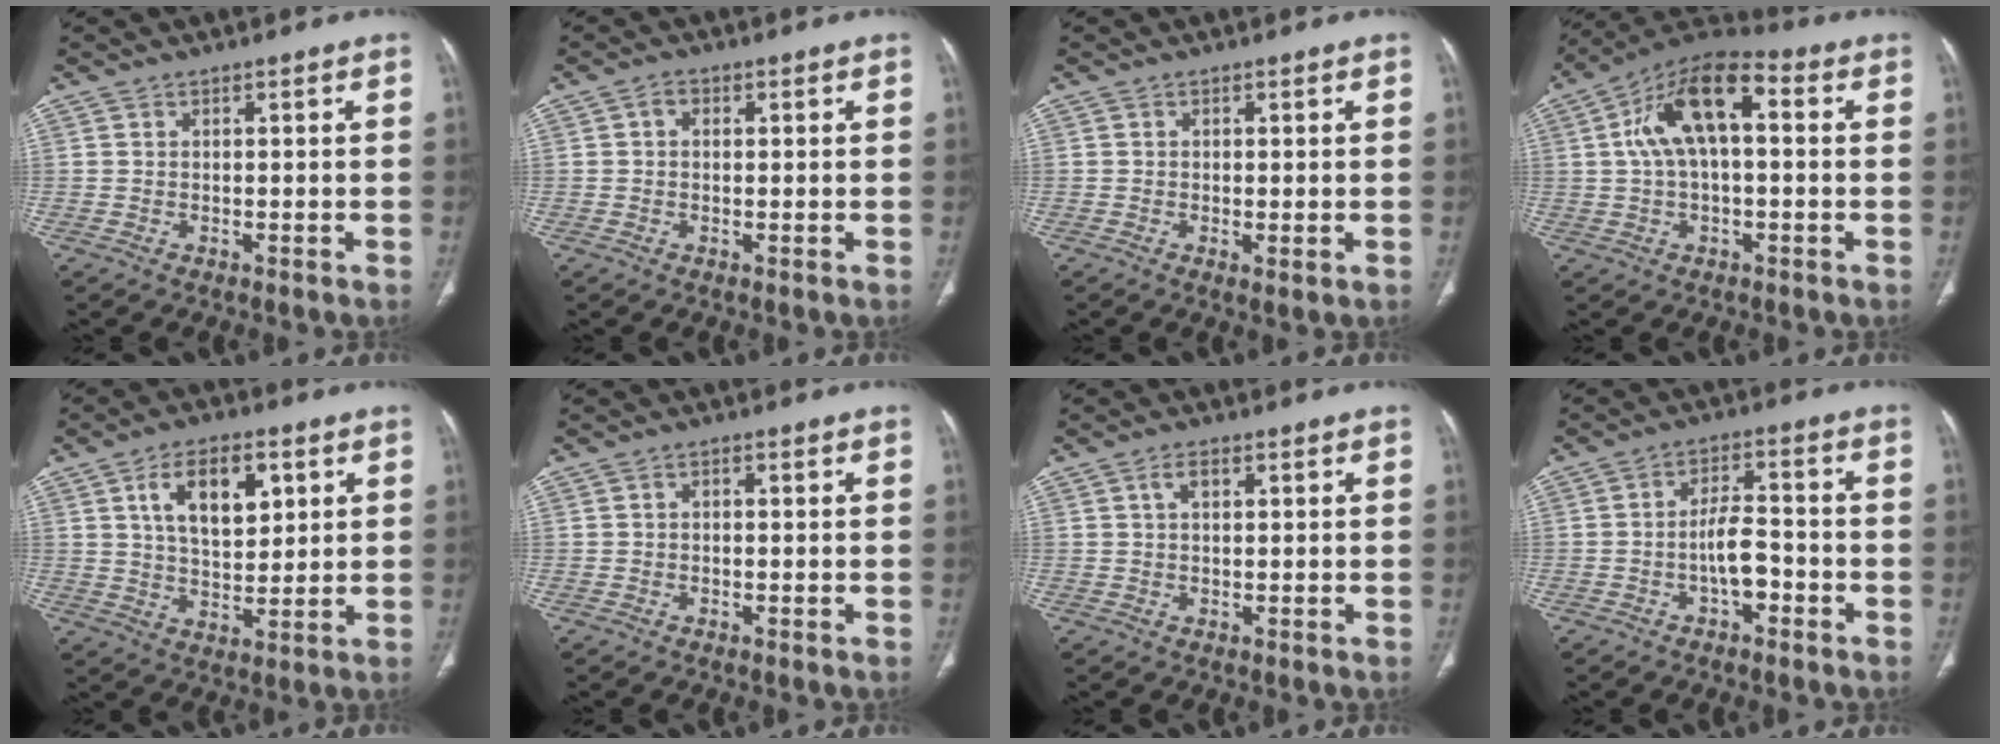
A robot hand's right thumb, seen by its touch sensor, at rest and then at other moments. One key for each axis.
{"total": 2.0, "fx": 0.5, "fy": 1.5, "fz": 1.3, "tx": -0.014, "ty": 0.007, "tz": 0.006}
{"total": 1.5, "fx": -0.3, "fy": 0.5, "fz": 1.4, "tx": -0.031, "ty": -0.007, "tz": -0.004}
{"total": 14.1, "fx": 2.3, "fy": 6.8, "fz": 12.1, "tx": -0.215, "ty": 0.040, "tz": 0.032}
{"total": 11.5, "fx": 4.2, "fy": 6.2, "fz": 8.8, "tx": -0.118, "ty": -0.012, "tz": 0.073}
{"total": 0.9, "fx": 0.0, "fy": 0.6, "fz": 0.6, "tx": -0.006, "ty": 0.003, "tz": -0.003}
{"total": 2.6, "fx": 1.0, "fy": 1.3, "fz": 2.0, "tx": -0.035, "ty": 0.007, "tz": 0.018}
{"total": 6.2, "fx": -2.3, "fy": 2.9, "fz": 5.0, "tx": -0.079, "ty": 0.028, "tz": -0.041}